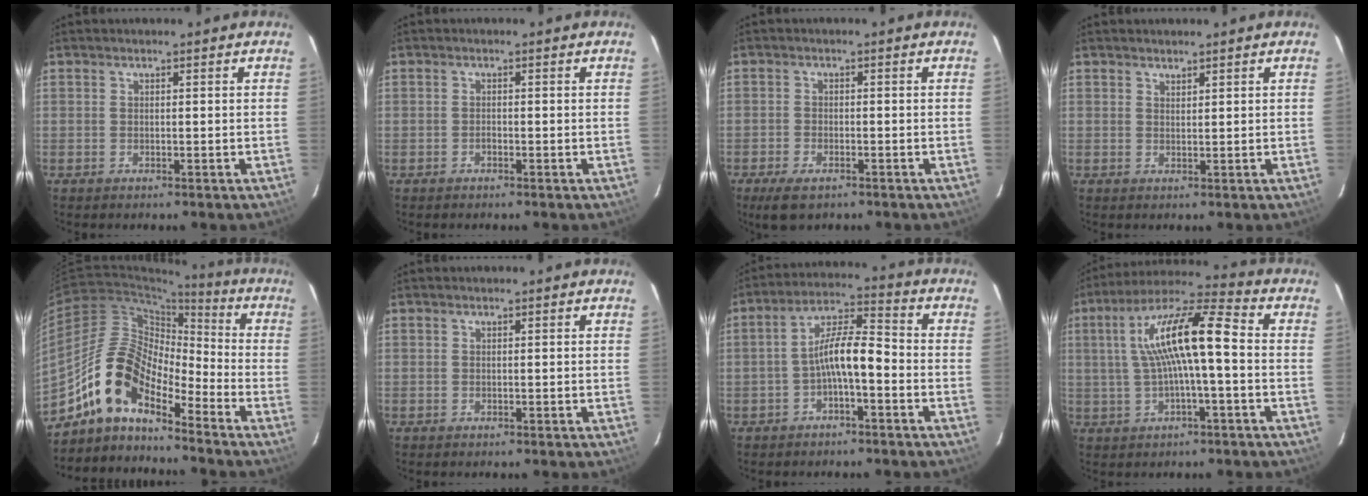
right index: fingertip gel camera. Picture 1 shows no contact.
{"total": 0.6, "force": [-0.4, 0.3, 0.2], "torque": [-0.002, 0.002, -0.009]}
{"total": 5.0, "force": [-3.4, 2.2, 2.9], "torque": [-0.076, -0.014, -0.061]}
{"total": 1.0, "force": [1.0, 0.3, 0.2], "torque": [-0.004, 0.000, 0.018]}
{"total": 12.9, "force": [-9.7, 4.7, 7.0], "torque": [-0.123, 0.017, -0.199]}
{"total": 0.0}
{"total": 7.4, "force": [-2.8, 1.9, 6.6], "torque": [-0.134, 0.021, -0.049]}
{"total": 13.5, "force": [0.6, 2.2, 13.3], "torque": [-0.245, 0.027, 0.011]}